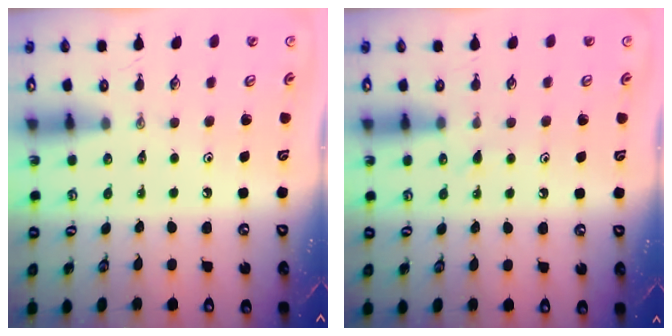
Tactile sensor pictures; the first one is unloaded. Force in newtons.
{"total": 5.0, "press": 4.9, "slide": 0.7}